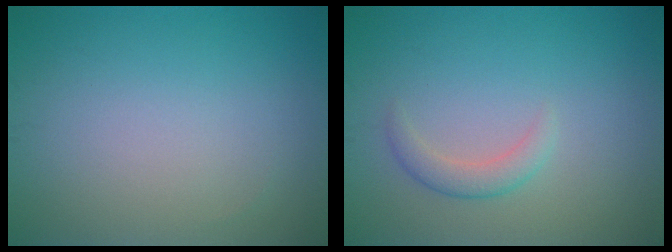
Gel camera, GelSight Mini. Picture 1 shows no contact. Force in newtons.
{"total": 1.7, "press": 1.7, "slide": 0.1}